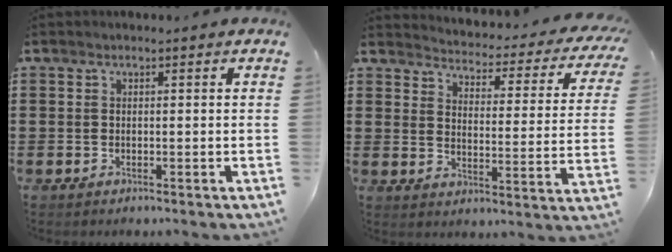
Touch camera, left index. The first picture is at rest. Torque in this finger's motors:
{"motor_torque": [2.14, 0.00, 1.05, 0.07]}